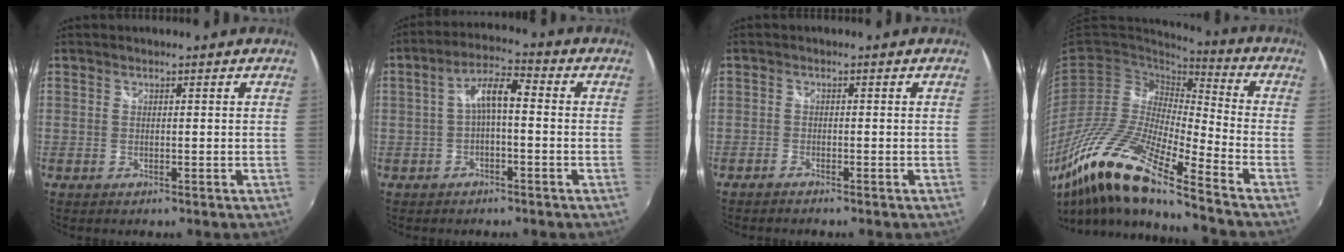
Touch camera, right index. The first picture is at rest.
{"total": 5.7, "force": [-0.9, 1.8, 5.3], "torque": [-0.106, 0.018, -0.017]}
{"total": 1.3, "force": [-1.3, 0.2, 0.4], "torque": [-0.017, -0.005, -0.027]}
{"total": 20.5, "force": [-13.3, 2.3, 15.5], "torque": [-0.296, -0.034, -0.274]}